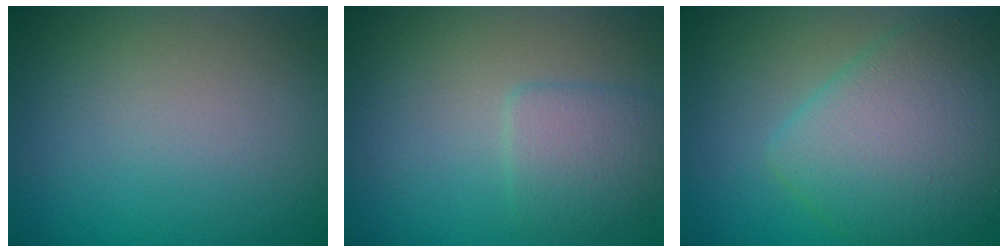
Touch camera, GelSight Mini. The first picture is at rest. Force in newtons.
{"total": 2.5, "press": 2.5, "slide": 0.1}
{"total": 7.0, "press": 7.0, "slide": 0.2}